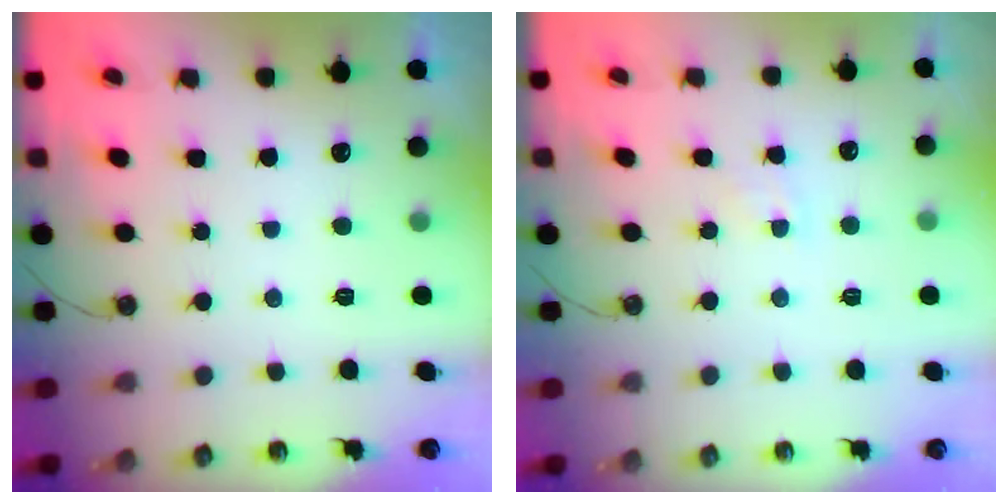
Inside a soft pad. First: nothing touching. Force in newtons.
{"total": 4.5, "press": 4.5, "slide": 0.6}